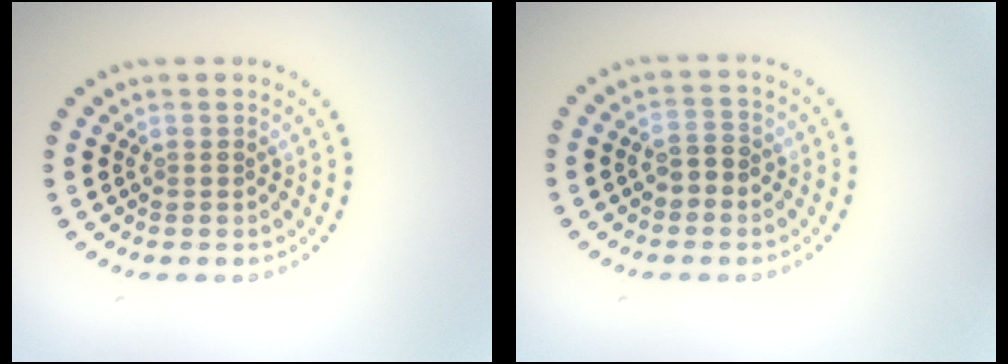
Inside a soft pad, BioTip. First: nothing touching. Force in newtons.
{"total": 1.9, "press": 1.8, "slide": 0.5}